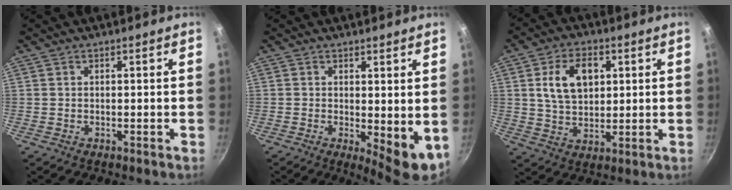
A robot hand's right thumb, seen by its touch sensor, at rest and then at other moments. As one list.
[{"total": 6.5, "force": [0.3, 2.6, 5.9], "torque": [-0.074, -0.014, 0.011]}, {"total": 10.7, "force": [2.8, 7.0, 7.5], "torque": [-0.109, -0.003, 0.050]}]